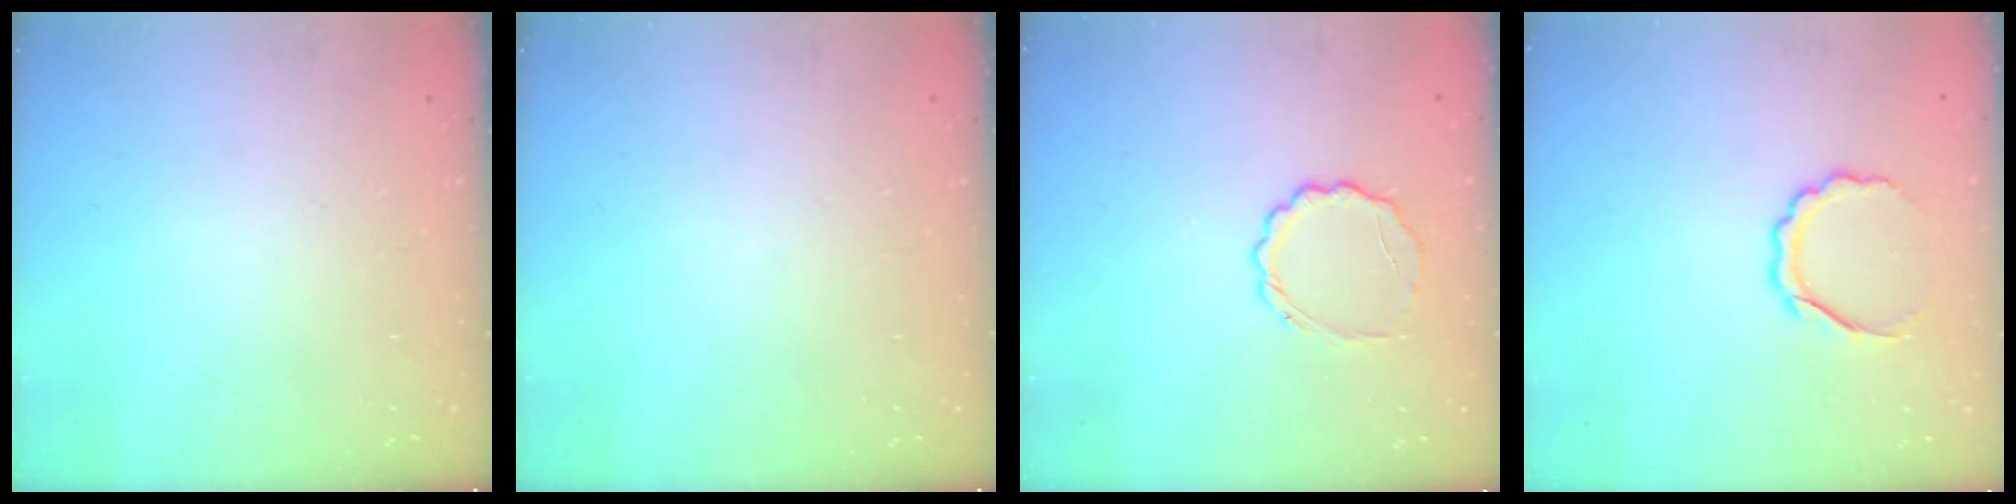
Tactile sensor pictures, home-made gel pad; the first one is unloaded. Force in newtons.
{"total": 0.0}
{"total": 5.6, "press": 5.4, "slide": 1.4}
{"total": 6.5, "press": 6.4, "slide": 0.5}